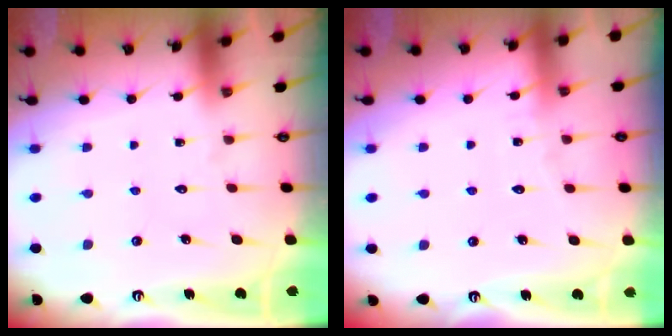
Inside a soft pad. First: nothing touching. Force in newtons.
{"total": 3.5, "press": 3.5, "slide": 0.3}